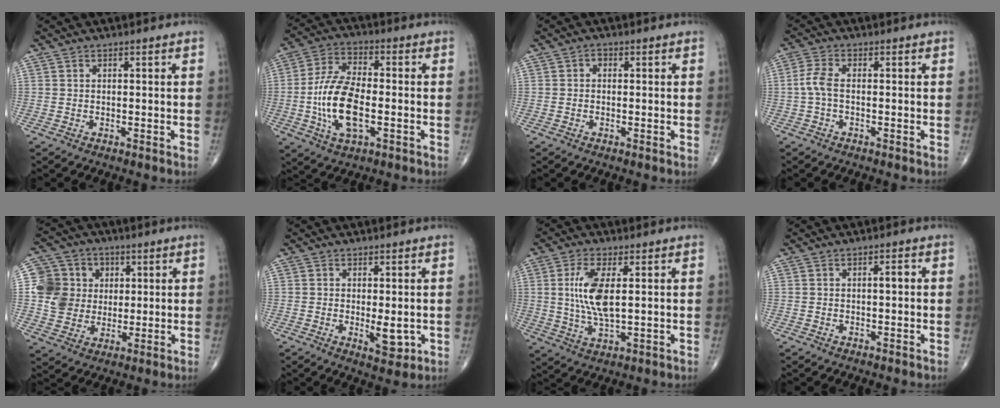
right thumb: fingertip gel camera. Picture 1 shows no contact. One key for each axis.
{"total": 13.4, "fx": -2.5, "fy": 6.2, "fz": 11.7, "tx": -0.236, "ty": 0.013, "tz": -0.049}
{"total": 0.9, "fx": 0.0, "fy": 0.8, "fz": 0.6, "tx": -0.002, "ty": 0.003, "tz": -0.006}
{"total": 3.4, "fx": -0.6, "fy": 1.3, "fz": 3.1, "tx": -0.078, "ty": 0.004, "tz": -0.018}
{"total": 11.9, "fx": 1.9, "fy": 10.9, "fz": 4.4, "tx": -0.052, "ty": 0.008, "tz": 0.036}
{"total": 4.2, "fx": -0.5, "fy": 1.8, "fz": 3.8, "tx": -0.047, "ty": -0.010, "tz": 0.000}
{"total": 9.1, "fx": 1.5, "fy": 3.4, "fz": 8.3, "tx": -0.177, "ty": -0.012, "tz": 0.032}
{"total": 1.6, "fx": 0.1, "fy": 0.5, "fz": 1.5, "tx": -0.025, "ty": 0.003, "tz": 0.000}